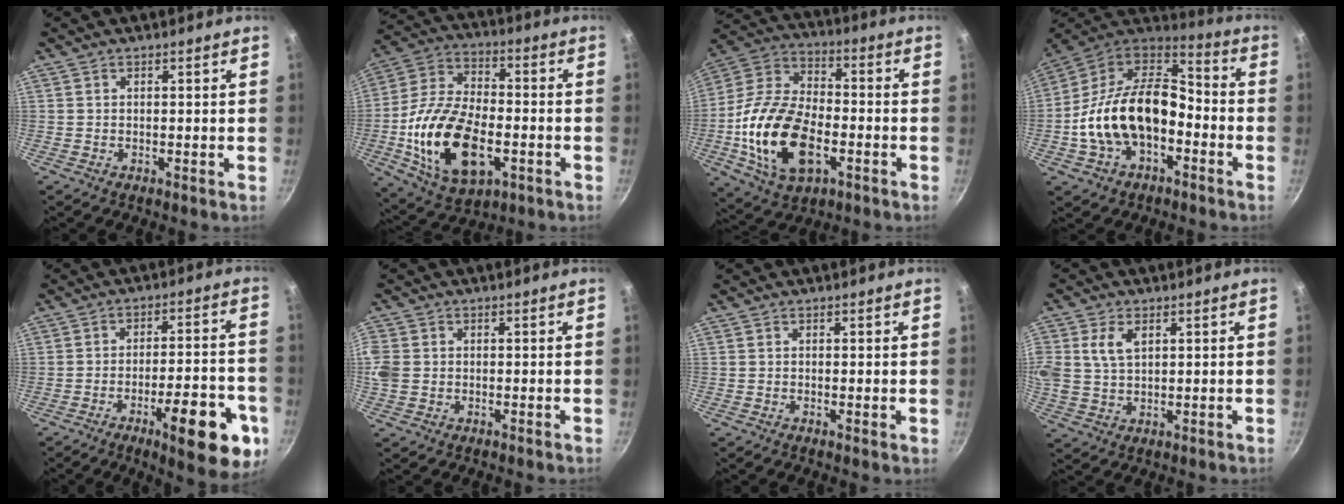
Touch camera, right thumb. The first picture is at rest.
{"total": 21.4, "force": [-5.2, 12.1, 16.9], "torque": [-0.310, 0.023, -0.090]}
{"total": 21.1, "force": [-5.4, 12.2, 16.3], "torque": [-0.305, 0.029, -0.104]}
{"total": 21.3, "force": [-4.8, 13.5, 15.8], "torque": [-0.263, 0.057, -0.093]}
{"total": 17.0, "force": [-7.5, 5.2, 14.4], "torque": [-0.160, 0.033, -0.099]}
{"total": 5.0, "force": [-0.2, 4.3, 2.7], "torque": [-0.060, 0.002, -0.010]}
{"total": 0.7, "force": [-0.1, 0.1, 0.7], "torque": [-0.010, -0.003, -0.003]}
{"total": 8.6, "force": [2.7, 5.7, 5.7], "torque": [-0.118, 0.009, 0.054]}